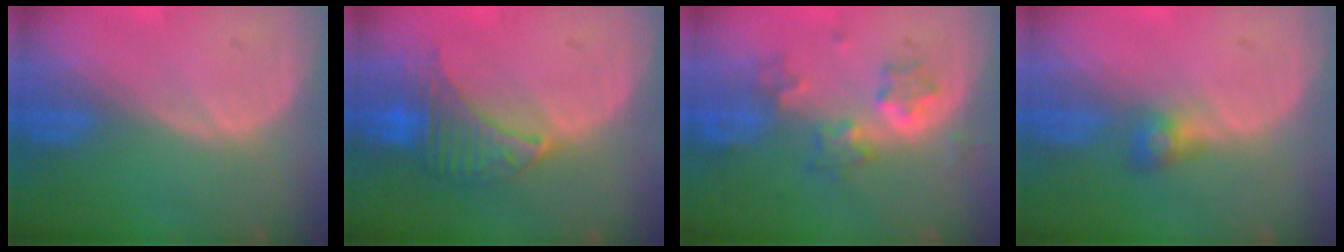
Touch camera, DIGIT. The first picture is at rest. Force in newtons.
{"total": 6.7, "press": 6.6, "slide": 0.7}
{"total": 5.6, "press": 5.6, "slide": 0.4}
{"total": 2.7, "press": 2.6, "slide": 0.8}